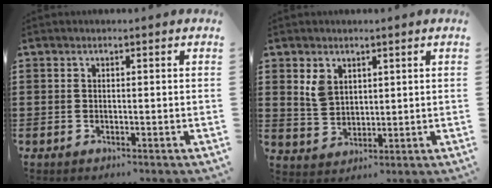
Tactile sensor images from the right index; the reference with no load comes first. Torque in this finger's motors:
{"motor_torque": [0.27, 0.26, 0.11, 0.05]}